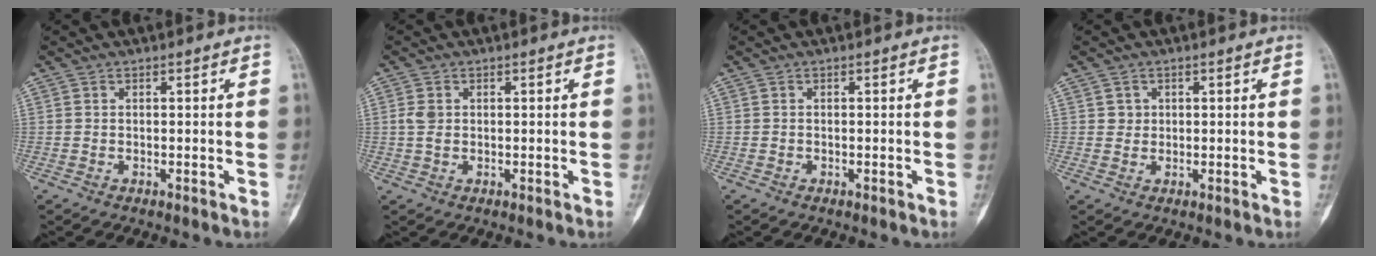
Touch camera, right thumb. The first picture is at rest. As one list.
[{"total": 2.4, "force": [0.4, 1.7, 1.6], "torque": [-0.031, 0.001, 0.009]}, {"total": 0.0}, {"total": 1.6, "force": [0.4, 1.5, 0.3], "torque": [0.006, 0.001, 0.005]}]